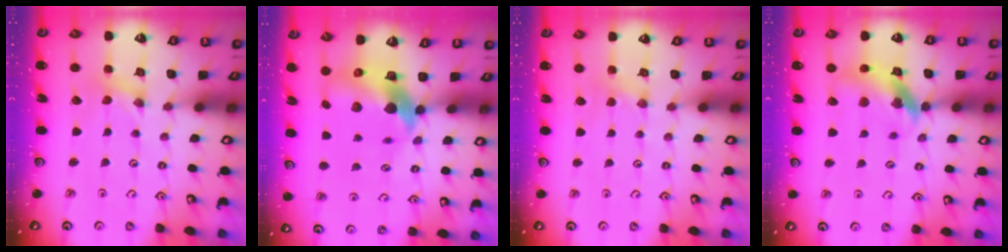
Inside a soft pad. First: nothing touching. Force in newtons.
{"total": 11.1, "press": 10.9, "slide": 1.8}
{"total": 2.1, "press": 2.1, "slide": 0.3}
{"total": 14.0, "press": 13.9, "slide": 1.7}